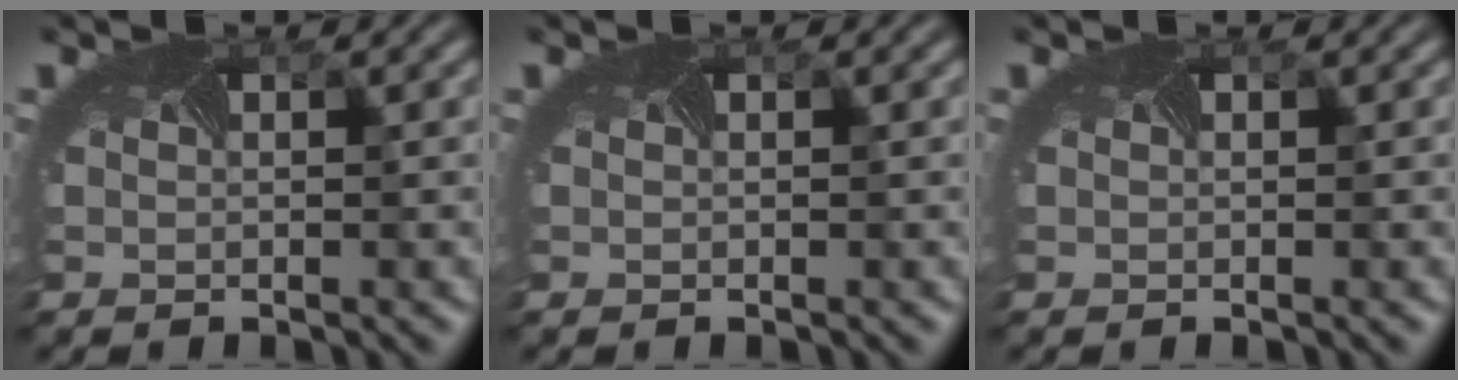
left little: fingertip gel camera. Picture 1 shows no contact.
{"total": 0.0}
{"total": 0.0}